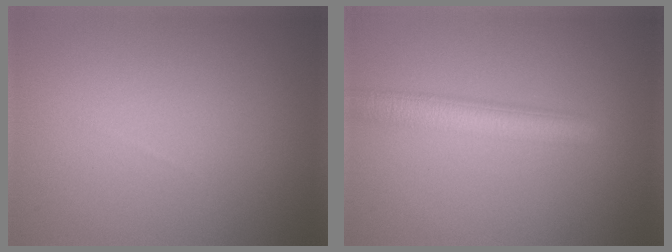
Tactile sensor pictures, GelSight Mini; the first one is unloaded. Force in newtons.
{"total": 4.1, "press": 4.1, "slide": 0.1}